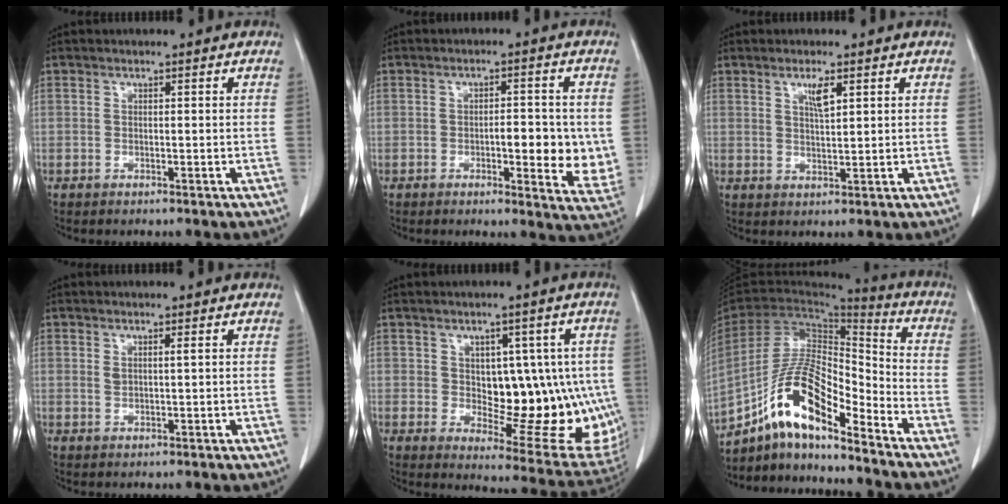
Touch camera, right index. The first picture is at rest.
{"total": 8.7, "force": [-0.7, 2.7, 8.2], "torque": [-0.099, -0.007, -0.007]}
{"total": 3.0, "force": [1.5, 0.4, 2.5], "torque": [-0.047, -0.002, 0.028]}
{"total": 1.1, "force": [0.6, 0.1, 0.9], "torque": [-0.027, 0.001, 0.015]}
{"total": 17.0, "force": [-0.9, 8.1, 14.8], "torque": [-0.149, 0.010, 0.016]}
{"total": 14.7, "force": [-10.0, 3.3, 10.2], "torque": [-0.197, 0.018, -0.180]}